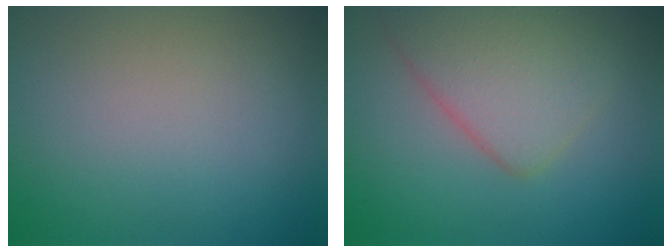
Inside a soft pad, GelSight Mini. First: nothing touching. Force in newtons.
{"total": 4.8, "press": 4.8, "slide": 0.2}